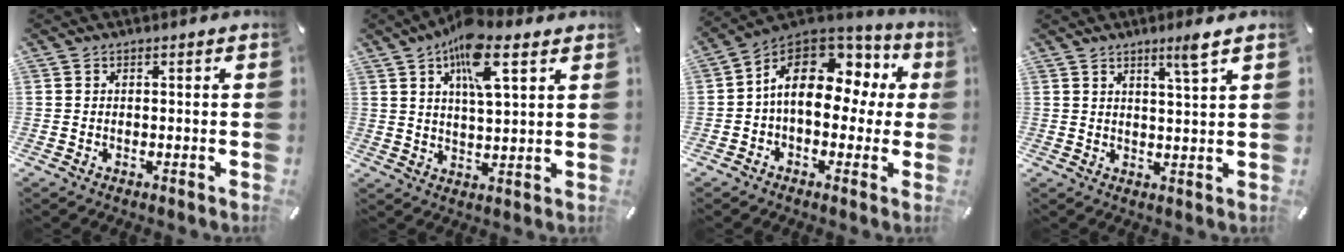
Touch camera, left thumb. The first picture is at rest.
{"total": 11.7, "force": [6.6, 3.9, 8.8], "torque": [-0.150, -0.017, 0.113]}
{"total": 15.6, "force": [3.7, 10.0, 11.3], "torque": [-0.187, -0.011, 0.066]}
{"total": 5.2, "force": [3.6, -0.4, 3.8], "torque": [-0.065, -0.017, 0.055]}